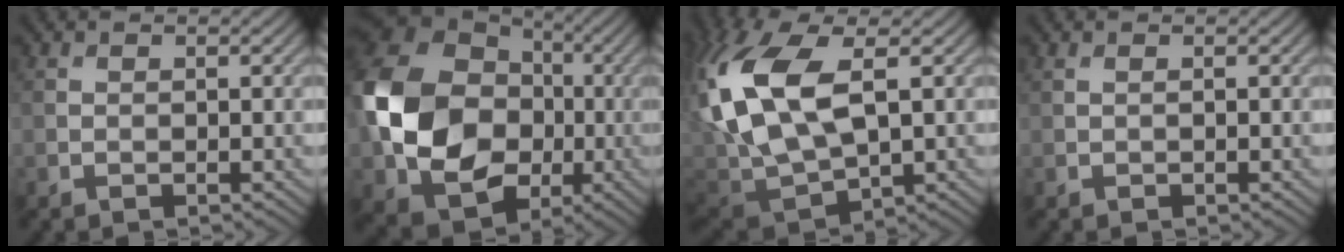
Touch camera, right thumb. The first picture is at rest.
{"total": 17.1, "force": [-1.2, 13.7, 10.1], "torque": [-0.239, -0.023, -0.026]}
{"total": 16.1, "force": [3.2, 8.7, 13.2], "torque": [-0.332, 0.001, 0.066]}
{"total": 0.0}